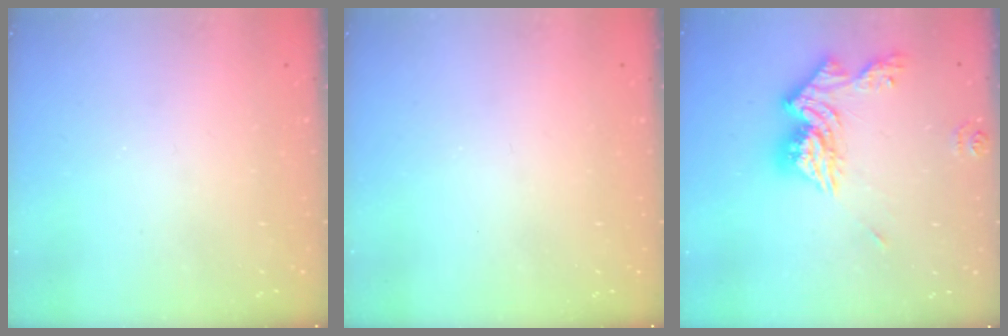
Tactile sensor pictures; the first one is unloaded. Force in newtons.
{"total": 0.0}
{"total": 14.4, "press": 14.4, "slide": 1.5}